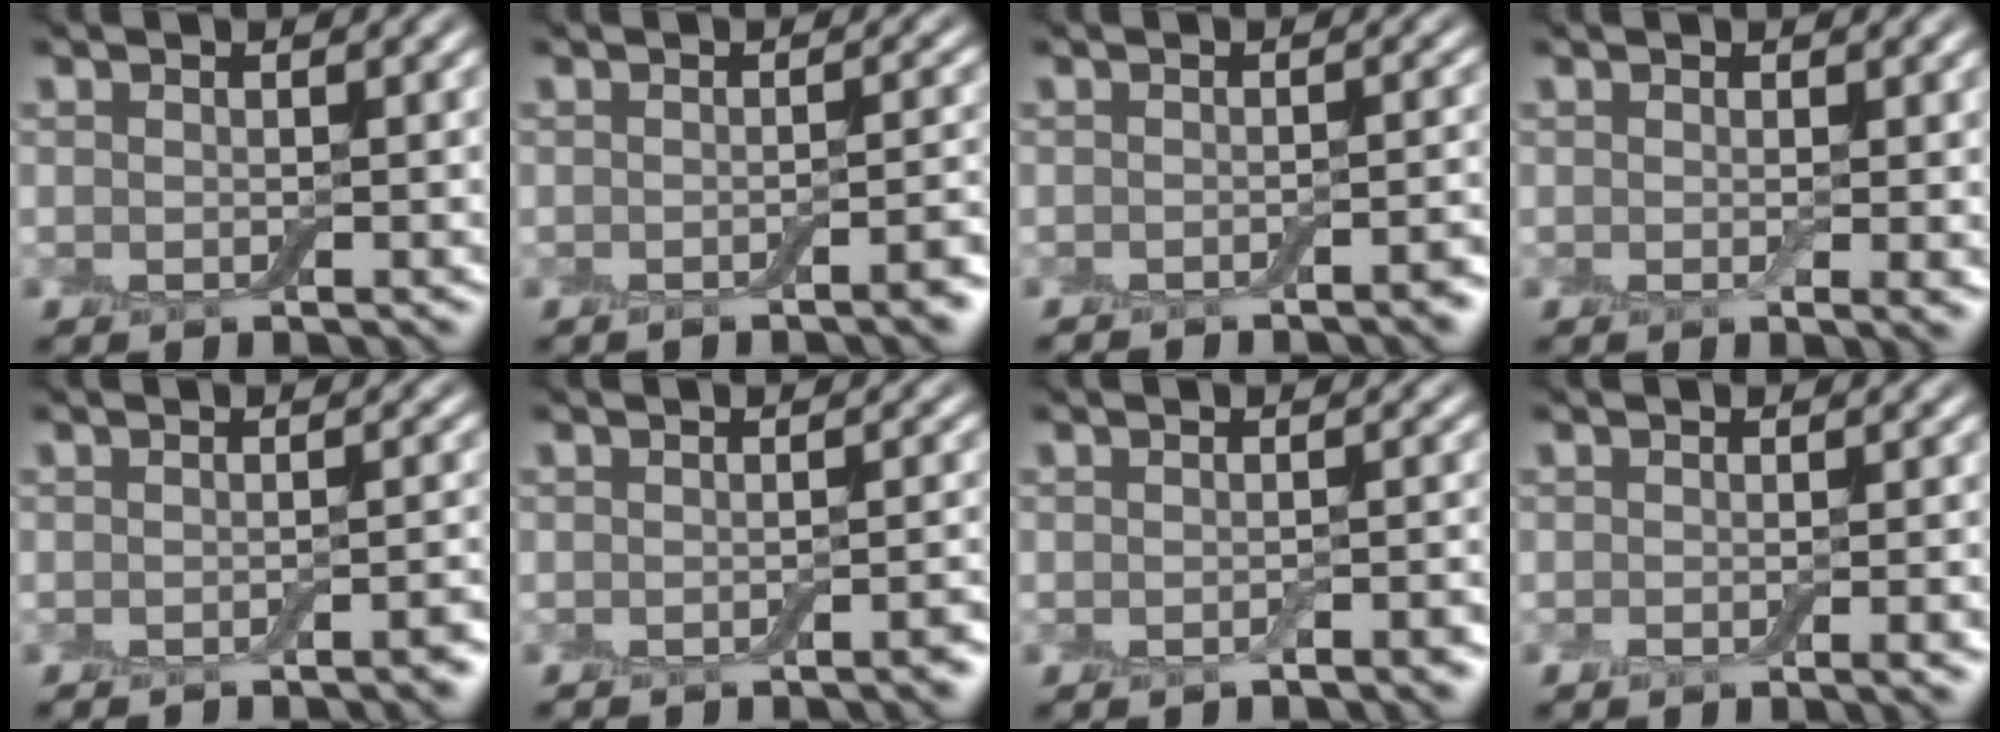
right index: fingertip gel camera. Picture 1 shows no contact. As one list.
[{"total": 2.5, "force": [-1.3, 0.5, 2.0], "torque": [-0.019, 0.003, -0.024]}, {"total": 2.1, "force": [-1.7, 0.4, 1.0], "torque": [-0.005, 0.001, -0.027]}, {"total": 1.4, "force": [0.2, 0.1, 1.4], "torque": [-0.017, -0.005, 0.001]}, {"total": 2.2, "force": [-1.7, 0.5, 1.4], "torque": [-0.007, 0.002, -0.025]}, {"total": 1.8, "force": [-1.4, 0.4, 1.0], "torque": [-0.006, 0.001, -0.021]}, {"total": 1.6, "force": [-1.0, 0.4, 1.2], "torque": [-0.016, -0.001, -0.014]}, {"total": 2.0, "force": [-1.0, 0.5, 1.7], "torque": [-0.021, 0.000, -0.015]}]